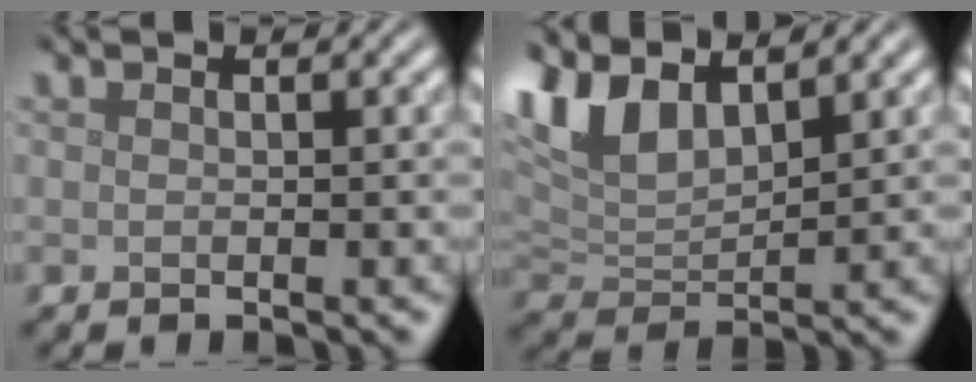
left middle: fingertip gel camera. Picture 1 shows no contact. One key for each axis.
{"total": 6.2, "fx": 3.8, "fy": 2.7, "fz": 4.1, "tx": -0.095, "ty": 0.010, "tz": 0.073}